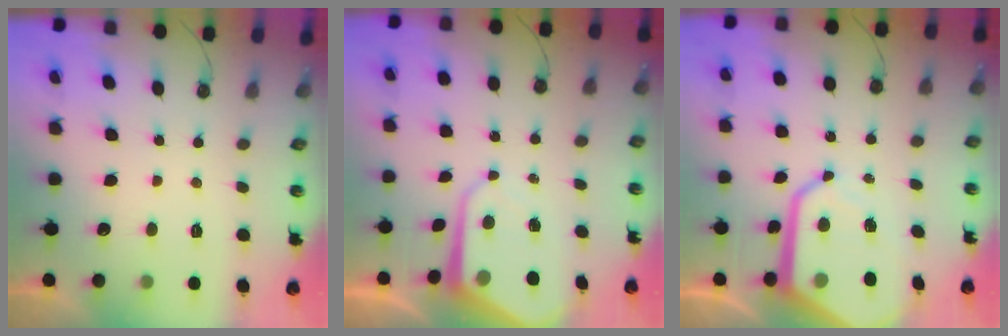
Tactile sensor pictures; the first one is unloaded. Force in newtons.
{"total": 8.5, "press": 8.4, "slide": 0.6}
{"total": 13.5, "press": 13.4, "slide": 1.0}